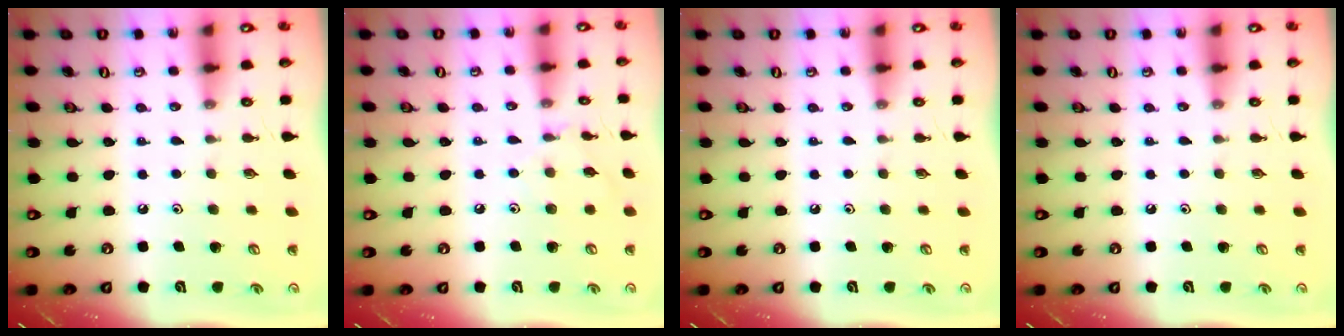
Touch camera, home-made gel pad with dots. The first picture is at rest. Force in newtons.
{"total": 6.2, "press": 6.1, "slide": 0.7}
{"total": 0.0}
{"total": 0.0}